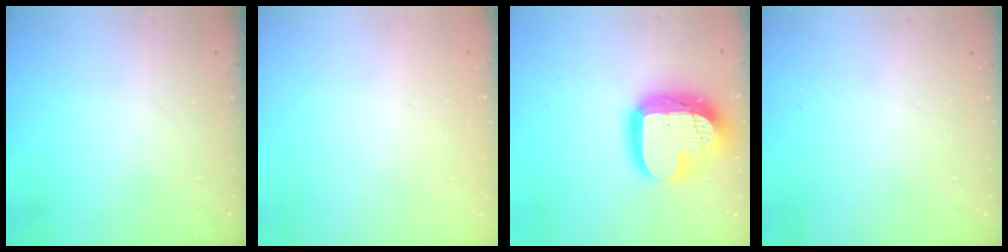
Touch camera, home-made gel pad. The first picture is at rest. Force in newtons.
{"total": 0.0}
{"total": 21.4, "press": 21.3, "slide": 1.7}
{"total": 0.0}